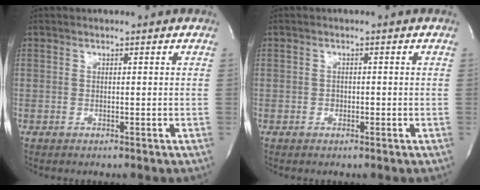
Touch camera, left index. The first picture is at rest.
{"total": 0.8, "force": [-0.3, 0.6, 0.3], "torque": [-0.002, 0.004, -0.006]}